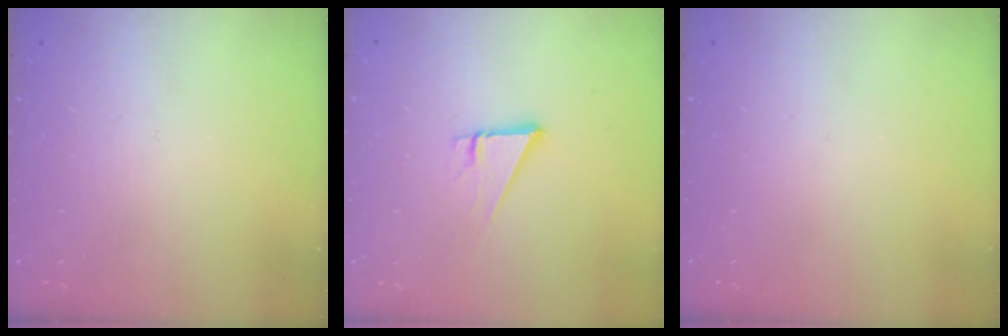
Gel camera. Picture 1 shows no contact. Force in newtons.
{"total": 3.7, "press": 3.7, "slide": 0.2}
{"total": 0.0}